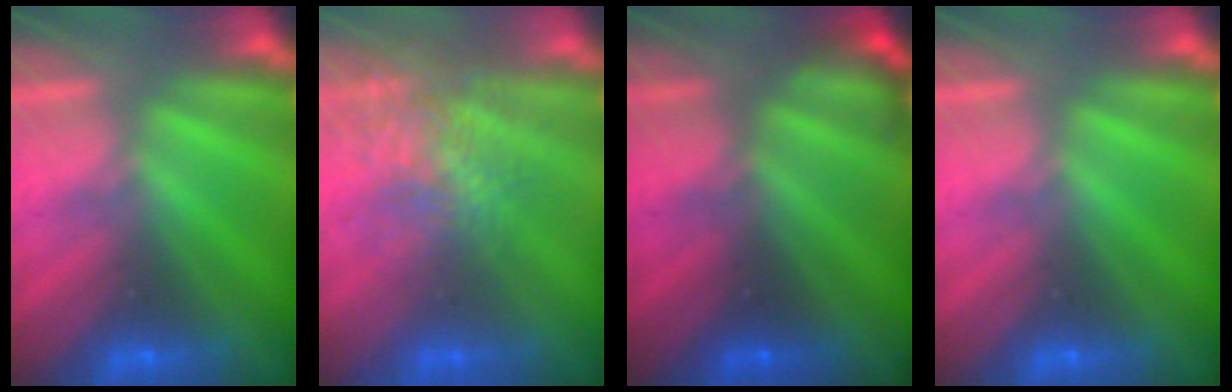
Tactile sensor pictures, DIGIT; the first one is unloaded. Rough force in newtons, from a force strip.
{"total": 3.6}
{"total": 2.2}
{"total": 0.0}